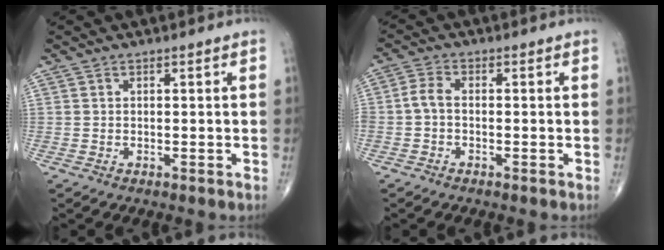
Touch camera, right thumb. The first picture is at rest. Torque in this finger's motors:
{"motor_torque": [1.58, 1.59, 1.55, -0.61, 0.72]}